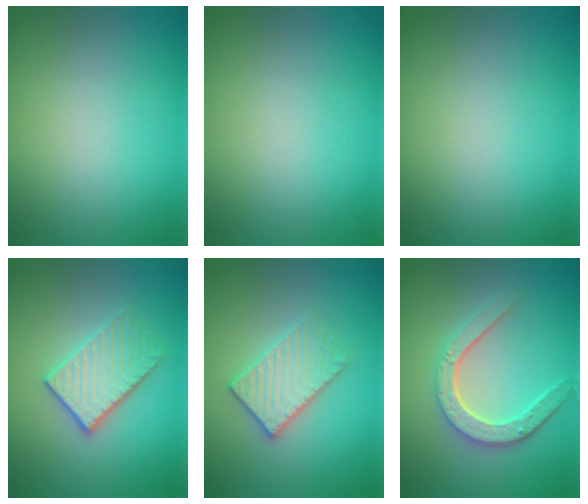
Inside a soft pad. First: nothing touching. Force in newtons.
{"total": 0.0}
{"total": 0.0}
{"total": 3.3, "press": 3.1, "slide": 1.1}
{"total": 3.3, "press": 3.1, "slide": 1.1}
{"total": 4.7, "press": 3.6, "slide": 3.0}